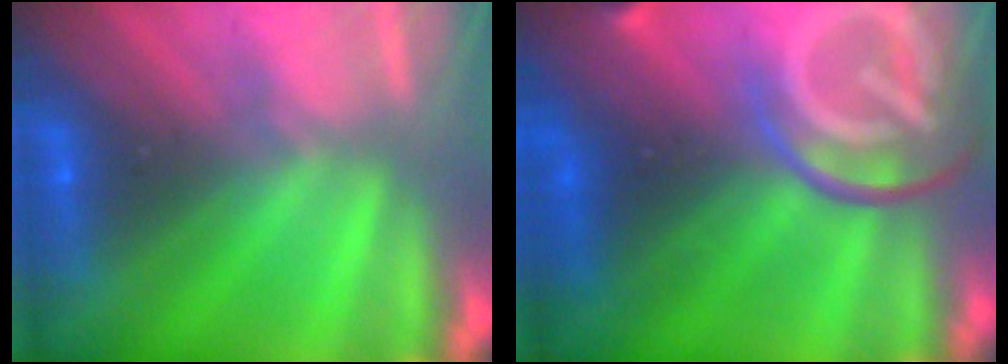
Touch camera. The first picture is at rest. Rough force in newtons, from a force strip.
{"total": 7.6}